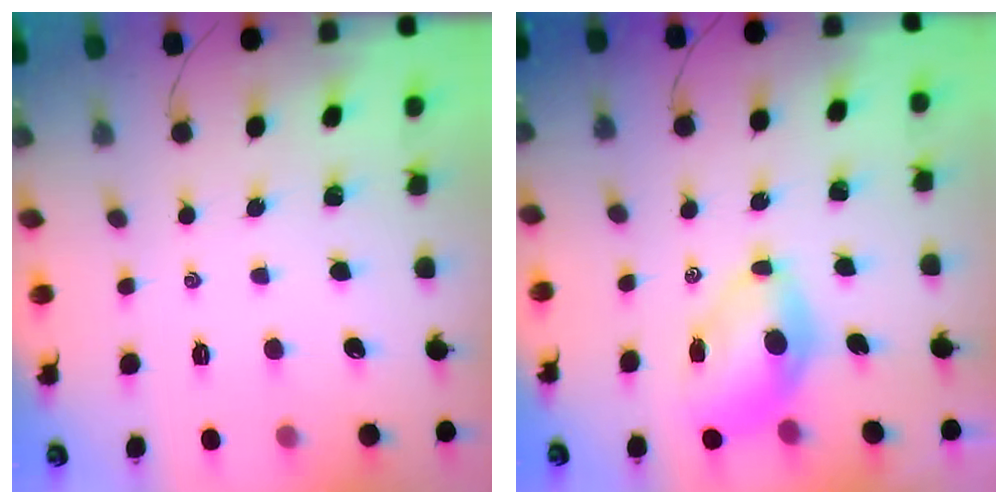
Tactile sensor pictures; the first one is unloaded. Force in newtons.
{"total": 6.7, "press": 6.6, "slide": 1.2}